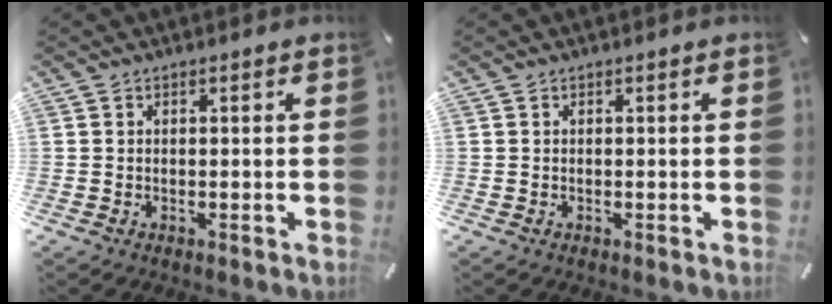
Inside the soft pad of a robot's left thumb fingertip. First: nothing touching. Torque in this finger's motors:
{"motor_torque": [-0.15, -0.10, -0.04, 0.01, 0.00]}